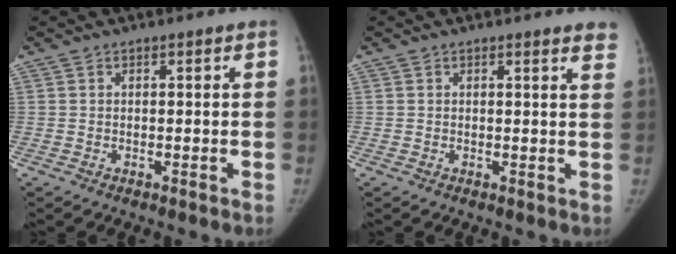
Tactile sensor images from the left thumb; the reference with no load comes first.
{"total": 3.9, "force": [3.3, 0.5, 1.9], "torque": [-0.011, -0.012, 0.022]}